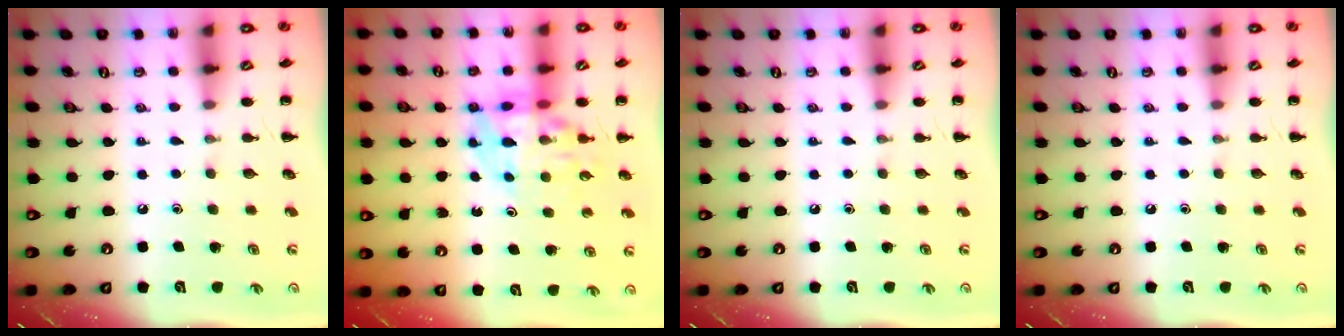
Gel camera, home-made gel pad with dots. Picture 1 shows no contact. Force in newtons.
{"total": 11.7, "press": 11.3, "slide": 3.1}
{"total": 0.0}
{"total": 0.0}